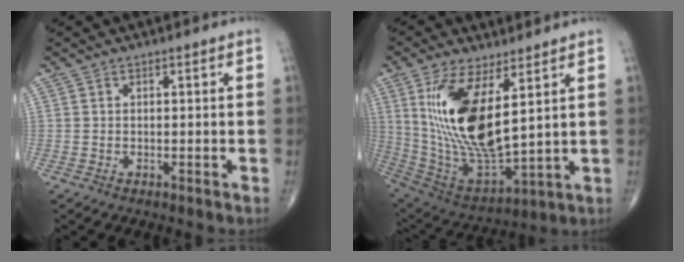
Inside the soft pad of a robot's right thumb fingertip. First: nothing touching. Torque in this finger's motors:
{"motor_torque": [1.24, 3.23, 1.64, 0.51, 0.23]}